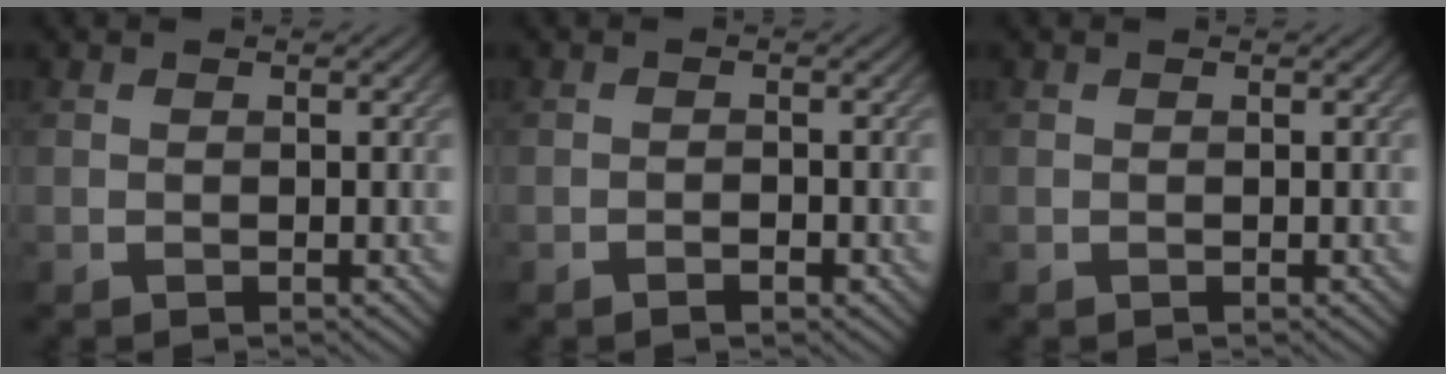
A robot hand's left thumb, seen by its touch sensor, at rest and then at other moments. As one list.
[{"total": 1.3, "force": [-0.9, 0.4, 0.9], "torque": [-0.013, 0.000, -0.015]}, {"total": 0.0}]